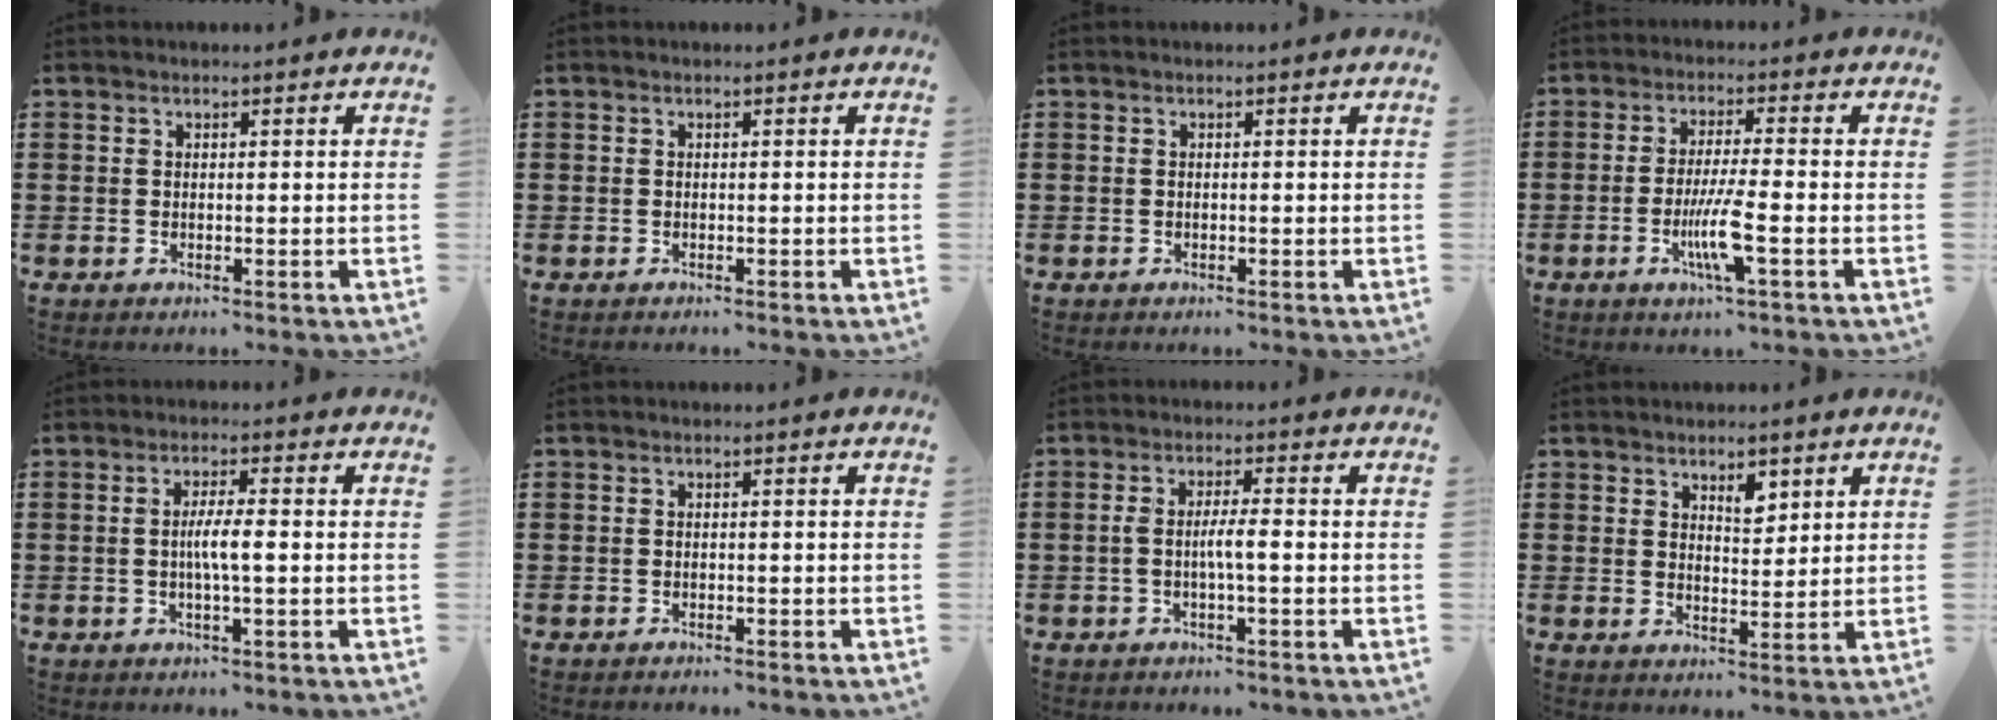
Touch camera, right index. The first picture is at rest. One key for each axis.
{"total": 0.0}
{"total": 0.0}
{"total": 6.9, "fx": -2.3, "fy": 0.6, "fz": 6.4, "tx": -0.133, "ty": -0.019, "tz": -0.047}
{"total": 3.9, "fx": -0.5, "fy": 0.3, "fz": 3.8, "tx": -0.074, "ty": -0.006, "tz": -0.013}
{"total": 0.5, "fx": -0.5, "fy": 0.0, "fz": 0.1, "tx": -0.003, "ty": -0.001, "tz": -0.010}
{"total": 3.3, "fx": -0.7, "fy": 0.3, "fz": 3.3, "tx": -0.073, "ty": -0.007, "tz": -0.020}
{"total": 3.5, "fx": 2.5, "fy": 1.7, "fz": 1.8, "tx": -0.025, "ty": 0.000, "tz": 0.041}